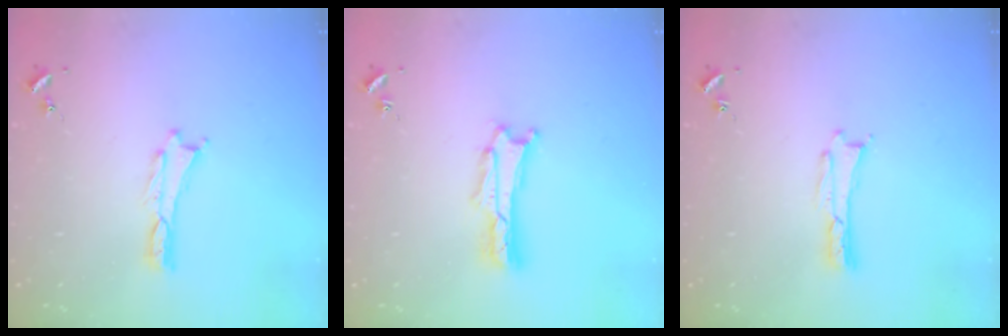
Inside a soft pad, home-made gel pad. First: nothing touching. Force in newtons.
{"total": 1.4, "press": 1.3, "slide": 0.2}
{"total": 0.0}